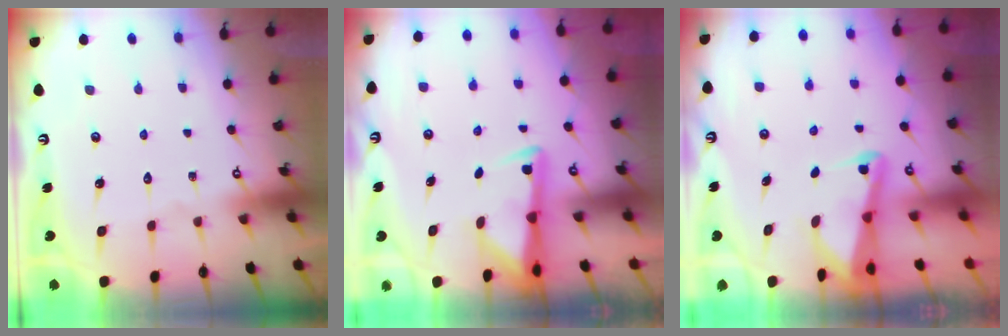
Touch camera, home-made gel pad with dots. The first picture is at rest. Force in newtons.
{"total": 3.0, "press": 2.9, "slide": 0.5}
{"total": 2.7, "press": 2.6, "slide": 0.6}